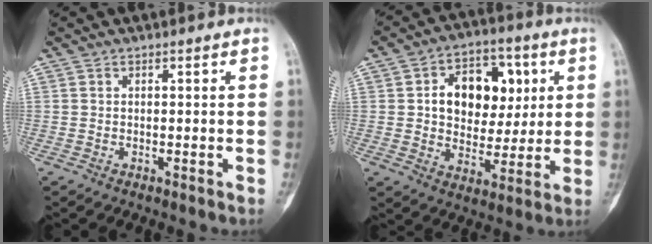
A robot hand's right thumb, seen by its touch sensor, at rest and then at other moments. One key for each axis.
{"total": 15.2, "fx": 3.4, "fy": 10.8, "fz": 10.2, "tx": -0.100, "ty": 0.006, "tz": 0.054}